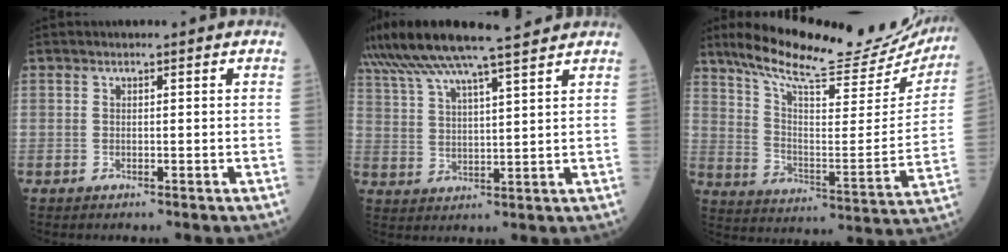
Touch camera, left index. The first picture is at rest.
{"total": 17.3, "force": [14.6, 0.9, 9.3], "torque": [-0.173, 0.034, 0.241]}
{"total": 26.5, "force": [23.2, 5.0, 11.9], "torque": [-0.194, -0.038, 0.318]}